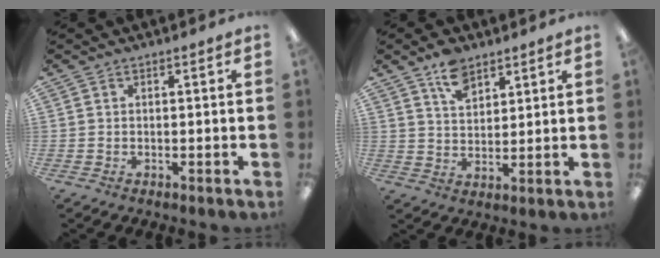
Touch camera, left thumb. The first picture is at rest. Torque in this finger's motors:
{"motor_torque": [1.15, 0.57, 0.77, -0.65, 0.00]}